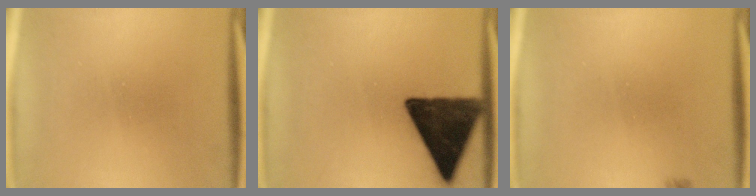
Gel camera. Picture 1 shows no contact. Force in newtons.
{"total": 13.6}
{"total": 1.1}